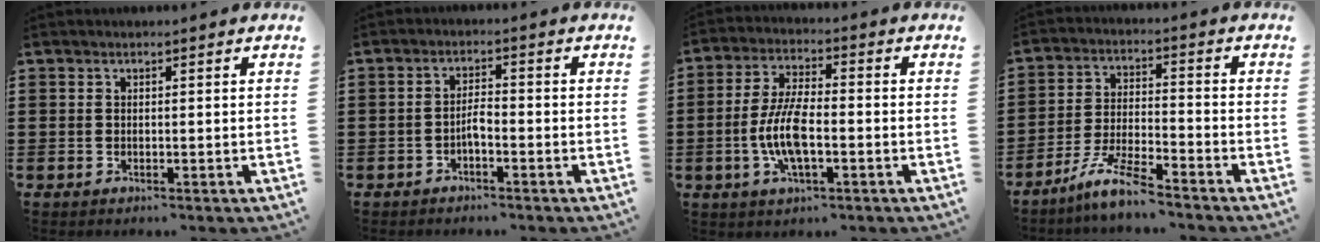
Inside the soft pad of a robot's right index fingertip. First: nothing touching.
{"total": 2.3, "force": [-1.3, 0.5, 1.8], "torque": [-0.043, 0.002, -0.029]}
{"total": 8.5, "force": [-2.0, 3.0, 7.7], "torque": [-0.178, -0.010, -0.045]}
{"total": 7.2, "force": [-6.2, 0.1, 3.7], "torque": [-0.087, -0.008, -0.122]}